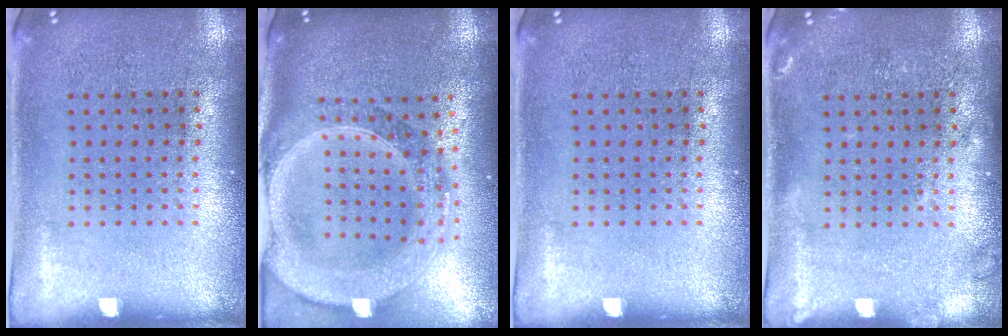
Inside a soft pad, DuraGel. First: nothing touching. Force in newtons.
{"total": 3.1, "press": 2.6, "slide": 1.7}
{"total": 0.0}
{"total": 1.2, "press": 1.1, "slide": 0.2}